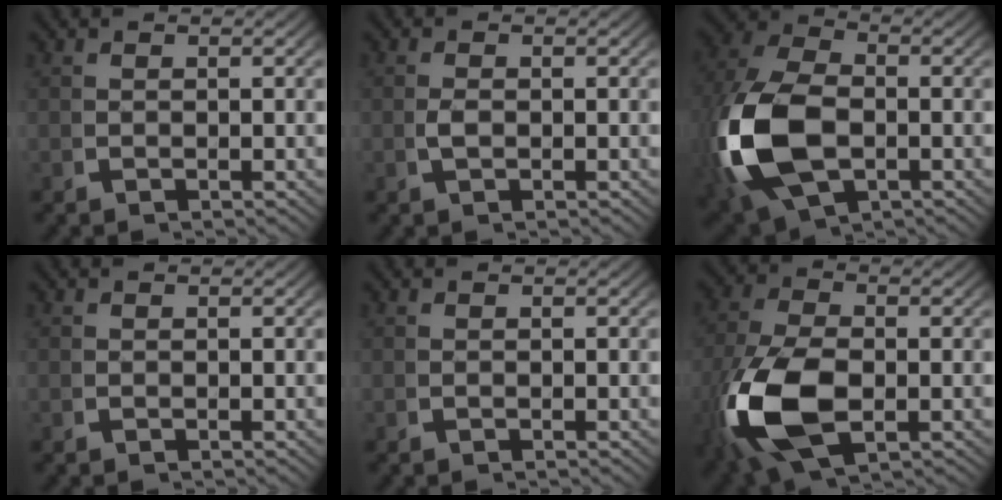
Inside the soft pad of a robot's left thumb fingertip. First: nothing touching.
{"total": 0.9, "force": [-0.1, 0.4, 0.8], "torque": [-0.025, -0.005, 0.002]}
{"total": 14.0, "force": [-2.0, 9.4, 10.1], "torque": [-0.277, -0.046, -0.008]}
{"total": 0.0}
{"total": 0.0}
{"total": 11.9, "force": [-2.2, 7.3, 9.1], "torque": [-0.242, -0.045, -0.013]}